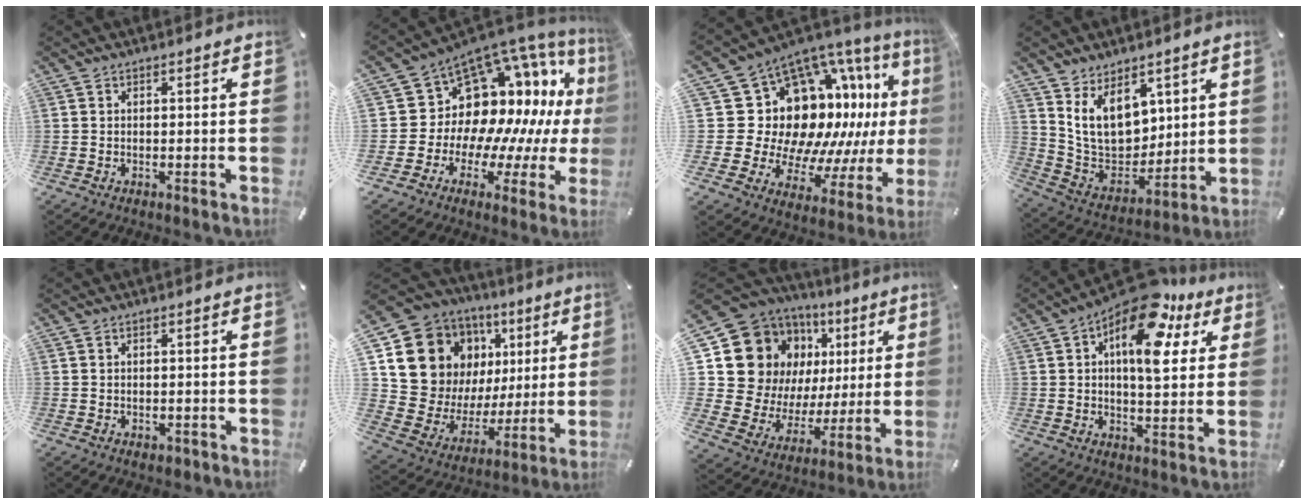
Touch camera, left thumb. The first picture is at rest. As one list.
[{"total": 14.4, "force": [5.7, 11.8, 6.0], "torque": [-0.087, -0.100, 0.119]}, {"total": 19.9, "force": [4.3, 15.5, 11.8], "torque": [-0.196, -0.089, 0.128]}, {"total": 13.3, "force": [6.6, 9.7, 6.4], "torque": [-0.141, -0.047, 0.132]}, {"total": 1.1, "force": [-0.4, 0.8, 0.6], "torque": [-0.011, 0.002, -0.008]}, {"total": 15.6, "force": [7.0, 13.0, 5.2], "torque": [-0.091, -0.053, 0.150]}, {"total": 19.2, "force": [8.0, 15.1, 8.8], "torque": [-0.172, -0.056, 0.165]}, {"total": 16.9, "force": [8.6, 7.7, 12.3], "torque": [-0.191, -0.045, 0.142]}]